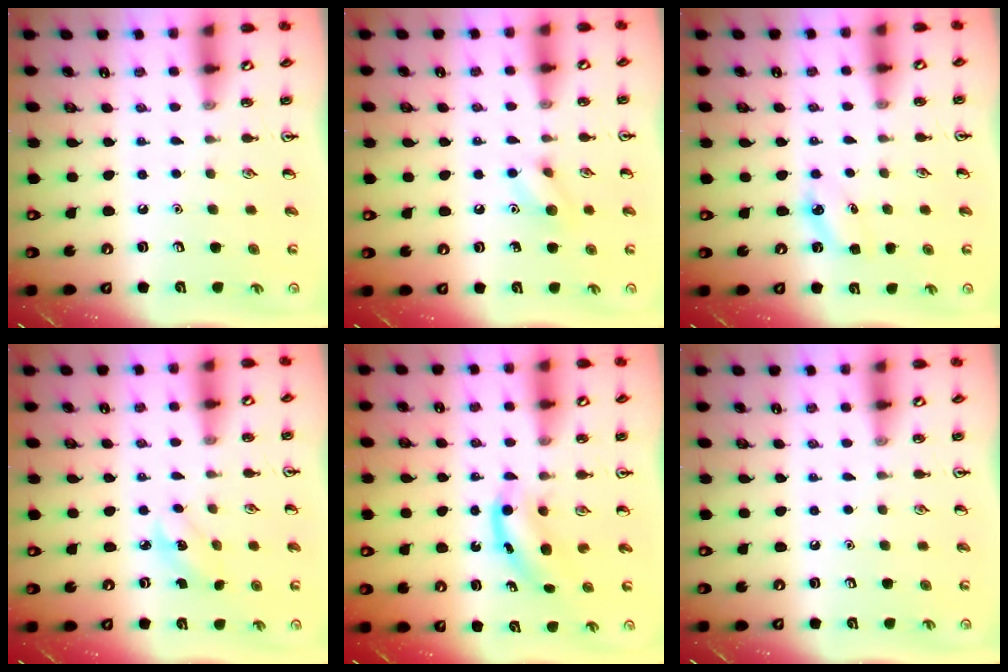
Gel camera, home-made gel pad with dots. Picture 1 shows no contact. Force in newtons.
{"total": 7.0, "press": 7.0, "slide": 0.8}
{"total": 4.6, "press": 4.4, "slide": 1.4}
{"total": 2.7, "press": 2.6, "slide": 0.7}
{"total": 3.7, "press": 3.6, "slide": 1.0}
{"total": 0.0}